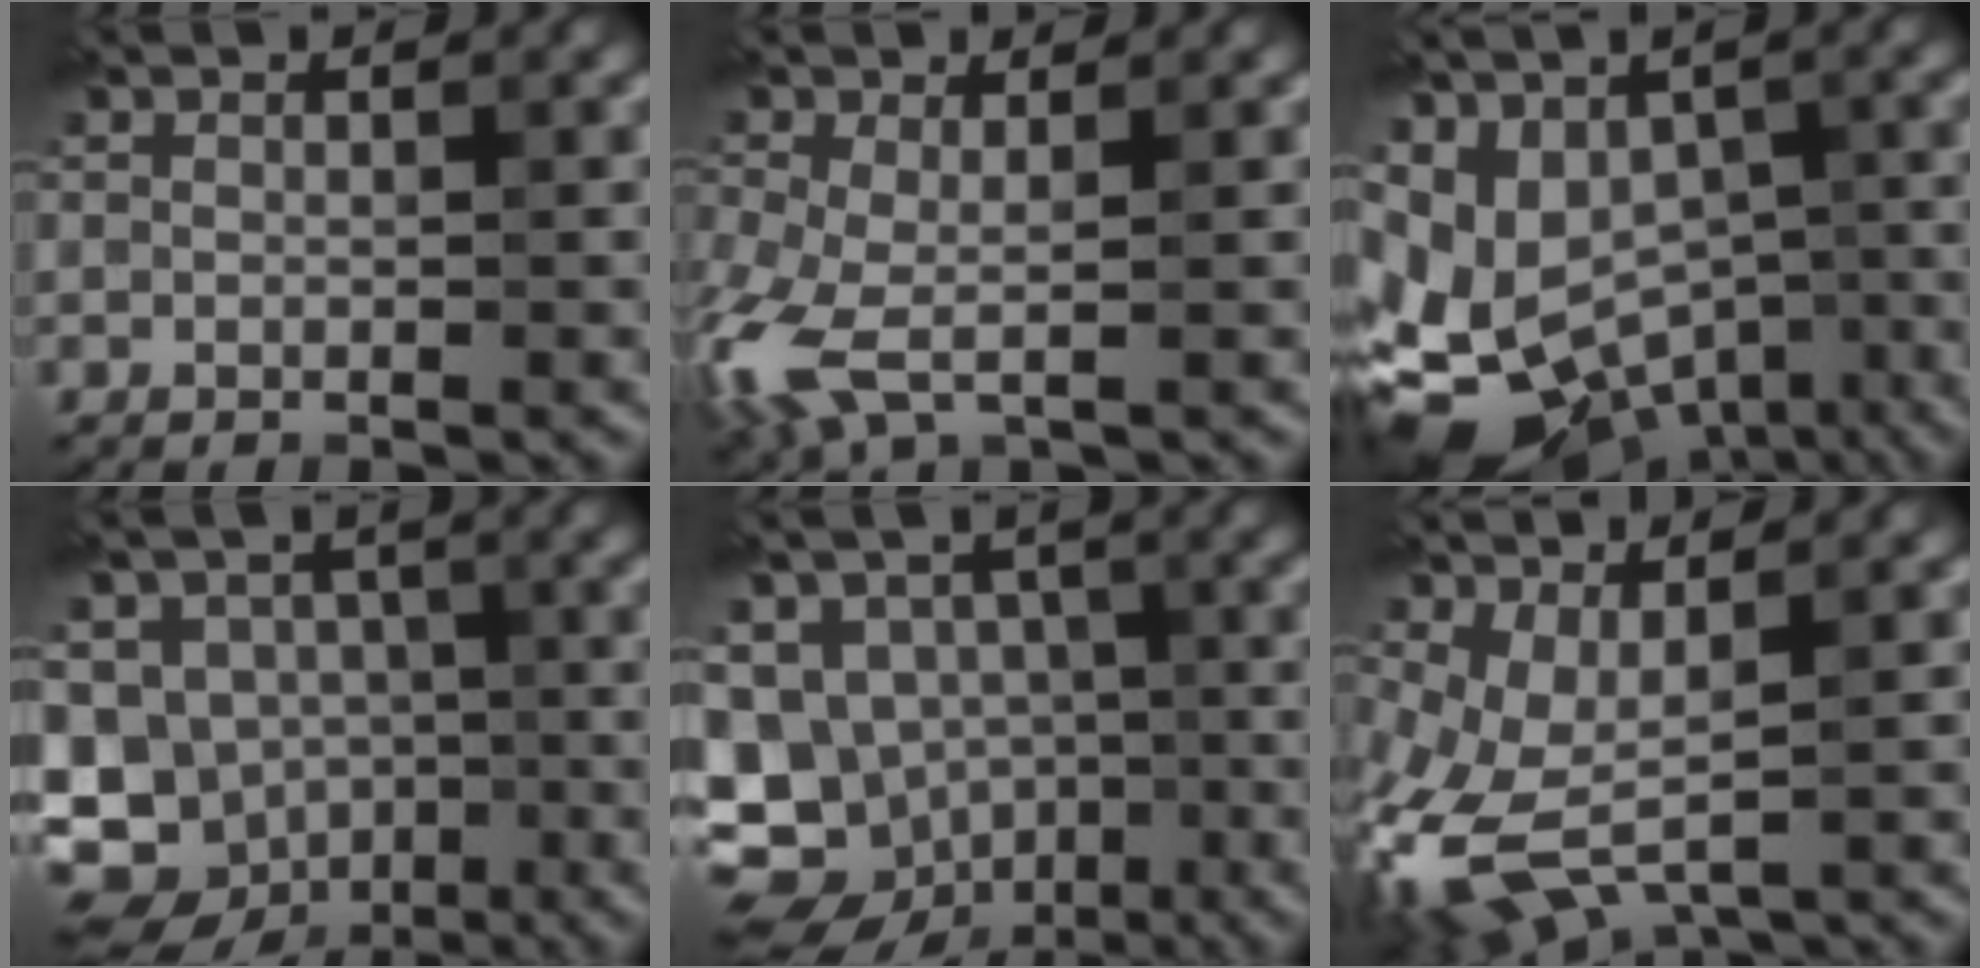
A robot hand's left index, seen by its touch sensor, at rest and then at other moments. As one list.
[{"total": 4.5, "force": [-0.8, 2.1, 3.9], "torque": [-0.112, -0.008, -0.022]}, {"total": 12.8, "force": [-4.4, 9.6, 7.2], "torque": [-0.136, -0.009, -0.026]}, {"total": 13.9, "force": [-6.3, 11.6, 4.2], "torque": [-0.074, -0.015, -0.109]}, {"total": 12.5, "force": [-5.0, 10.1, 5.3], "torque": [-0.093, -0.009, -0.082]}, {"total": 6.9, "force": [-2.1, 3.2, 5.7], "torque": [-0.142, -0.006, -0.041]}]